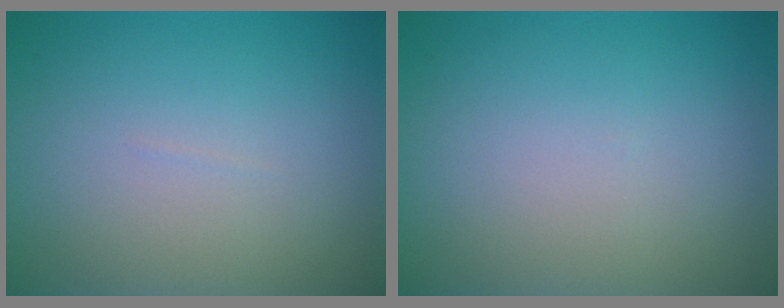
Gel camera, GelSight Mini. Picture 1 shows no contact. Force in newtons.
{"total": 0.0}